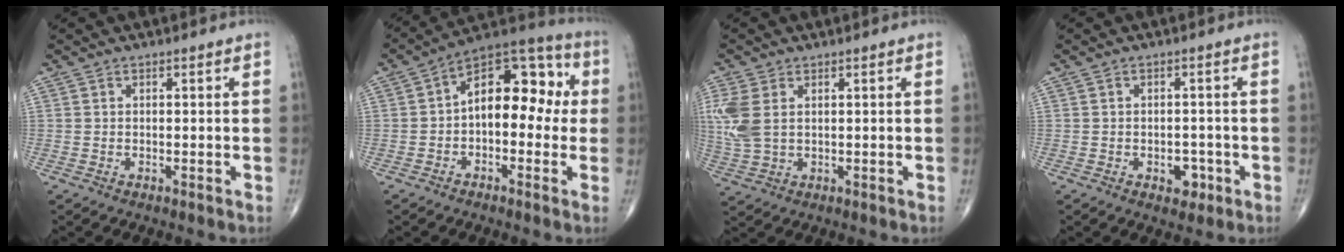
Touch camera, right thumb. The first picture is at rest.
{"total": 14.4, "force": [0.4, 8.4, 11.7], "torque": [-0.134, 0.046, -0.012]}
{"total": 7.4, "force": [1.6, 4.6, 5.6], "torque": [-0.152, 0.003, 0.042]}
{"total": 3.4, "force": [-1.3, 2.4, 2.1], "torque": [-0.007, 0.006, -0.015]}